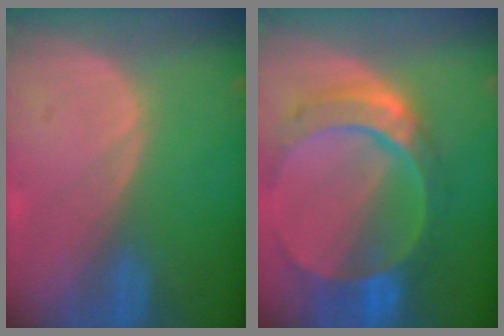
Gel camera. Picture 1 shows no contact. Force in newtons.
{"total": 10.8, "press": 9.2, "slide": 5.7}